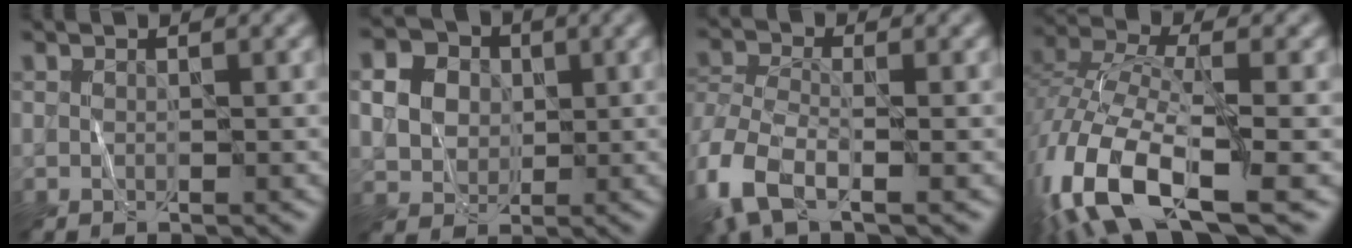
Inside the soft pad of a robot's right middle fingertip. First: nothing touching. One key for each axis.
{"total": 5.4, "fx": 1.2, "fy": 4.6, "fz": 2.5, "tx": -0.062, "ty": 0.010, "tz": 0.022}
{"total": 6.7, "fx": -3.1, "fy": 3.5, "fz": 4.8, "tx": -0.118, "ty": -0.007, "tz": -0.069}
{"total": 13.6, "fx": -6.7, "fy": 5.4, "fz": 10.6, "tx": -0.231, "ty": -0.019, "tz": -0.128}